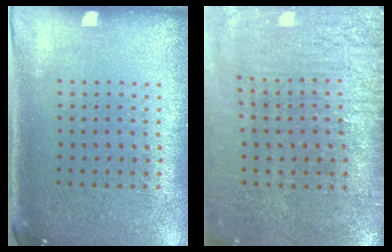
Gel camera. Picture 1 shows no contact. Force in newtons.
{"total": 4.5, "press": 3.7, "slide": 2.6}